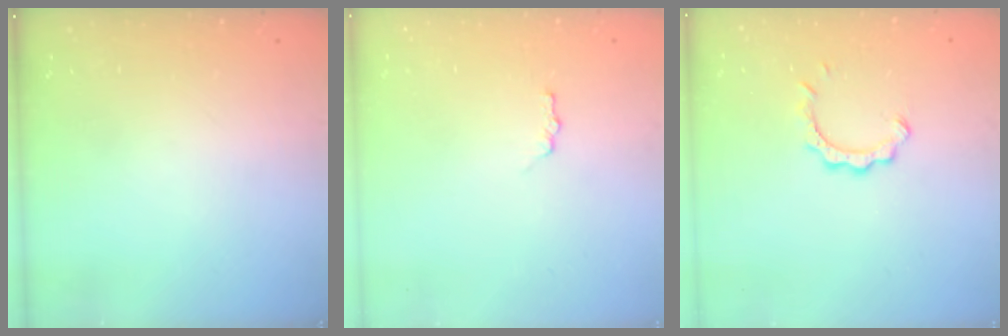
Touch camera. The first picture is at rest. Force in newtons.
{"total": 3.4, "press": 3.3, "slide": 0.5}
{"total": 5.1, "press": 5.1, "slide": 0.1}